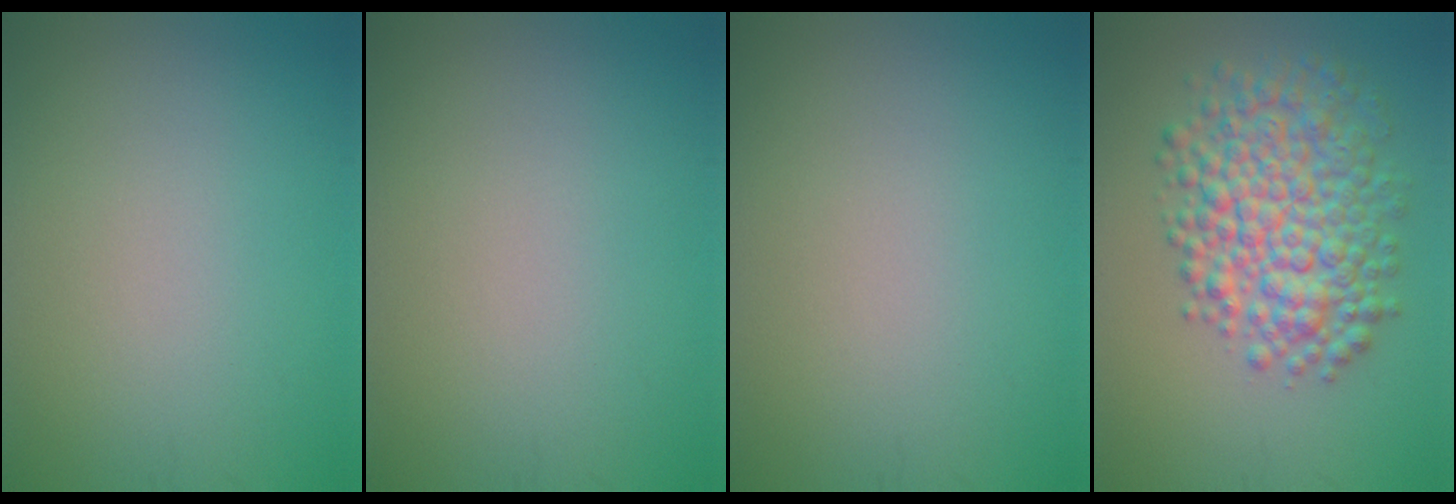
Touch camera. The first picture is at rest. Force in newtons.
{"total": 0.0}
{"total": 0.0}
{"total": 8.0, "press": 8.0, "slide": 0.2}